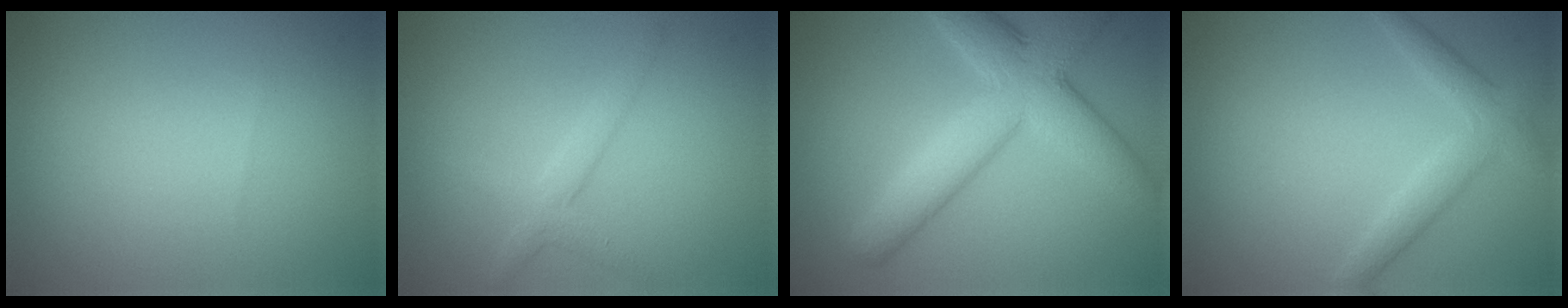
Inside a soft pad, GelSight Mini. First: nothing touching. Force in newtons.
{"total": 2.3, "press": 2.3, "slide": 0.1}
{"total": 7.4, "press": 7.4, "slide": 0.4}
{"total": 2.8, "press": 2.8, "slide": 0.1}